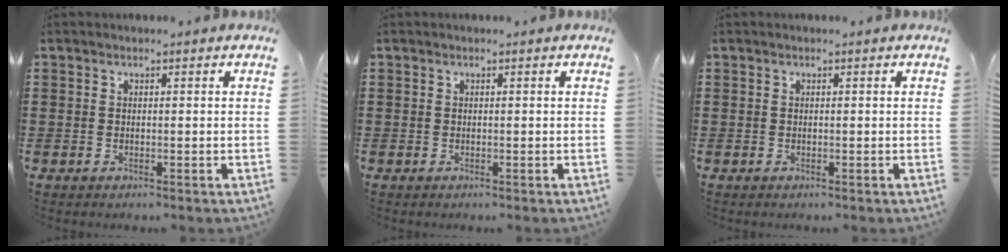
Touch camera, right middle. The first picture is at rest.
{"total": 0.0}
{"total": 0.0}